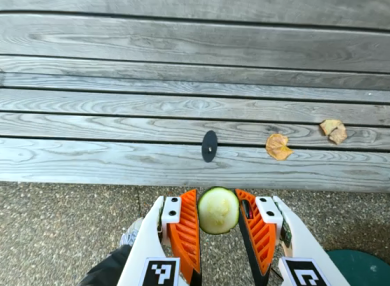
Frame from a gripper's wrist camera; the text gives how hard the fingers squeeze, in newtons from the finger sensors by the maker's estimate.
{"total": 7.9, "left": 7.7, "right": 8.1}